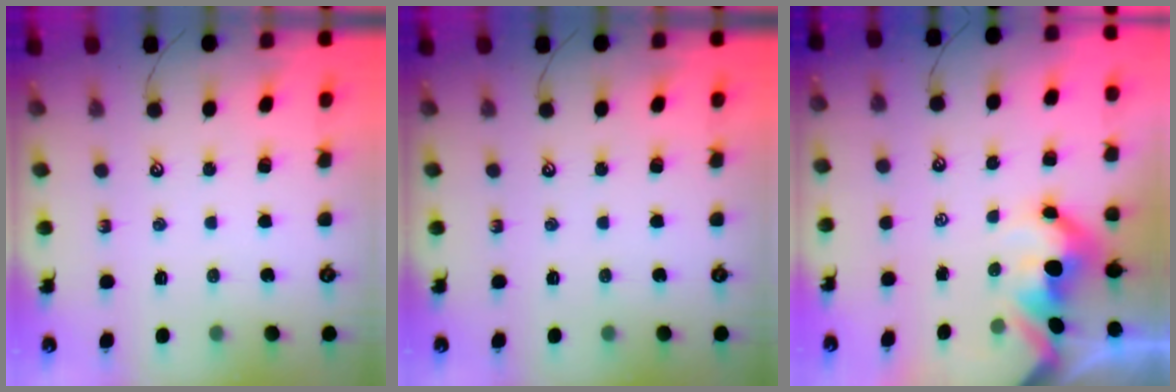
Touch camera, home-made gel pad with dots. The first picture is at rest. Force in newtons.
{"total": 0.0}
{"total": 4.5, "press": 4.4, "slide": 0.8}